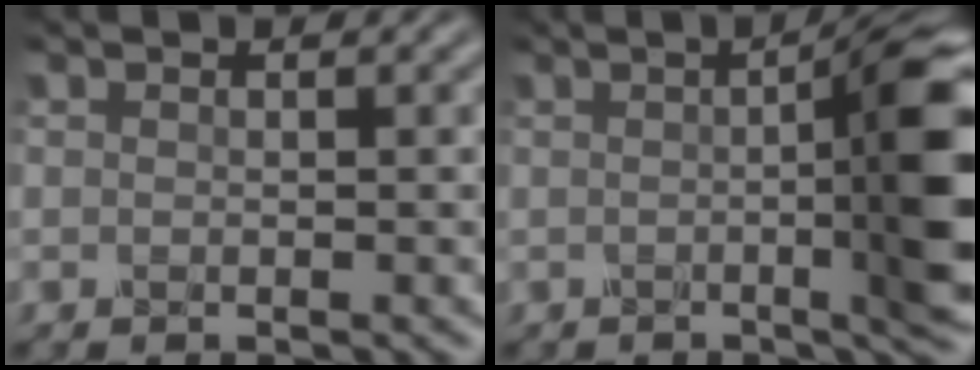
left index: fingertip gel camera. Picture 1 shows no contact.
{"total": 10.2, "force": [0.0, 2.2, 9.9], "torque": [-0.105, 0.007, 0.000]}